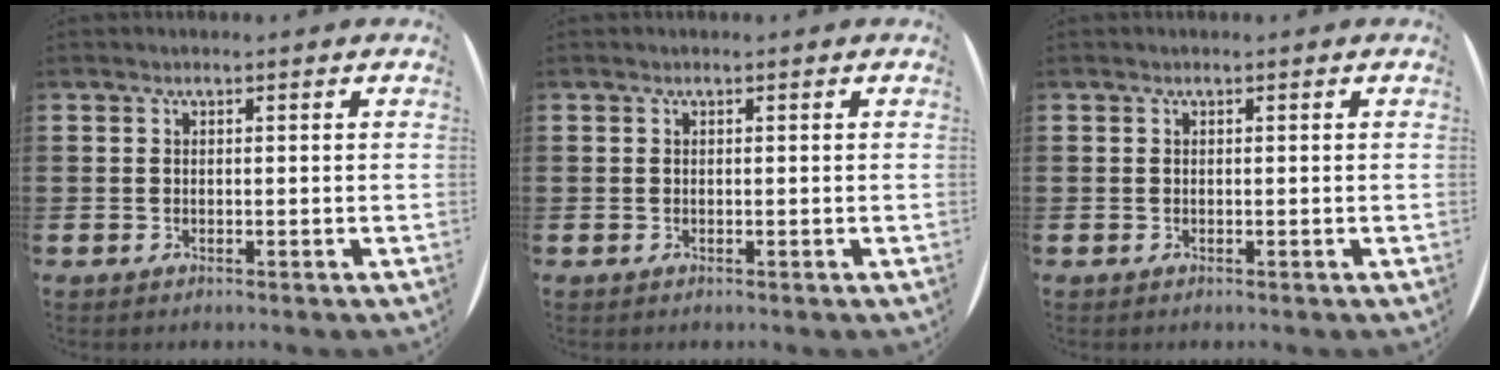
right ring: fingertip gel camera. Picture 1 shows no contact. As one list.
[{"total": 0.0}, {"total": 0.0}]